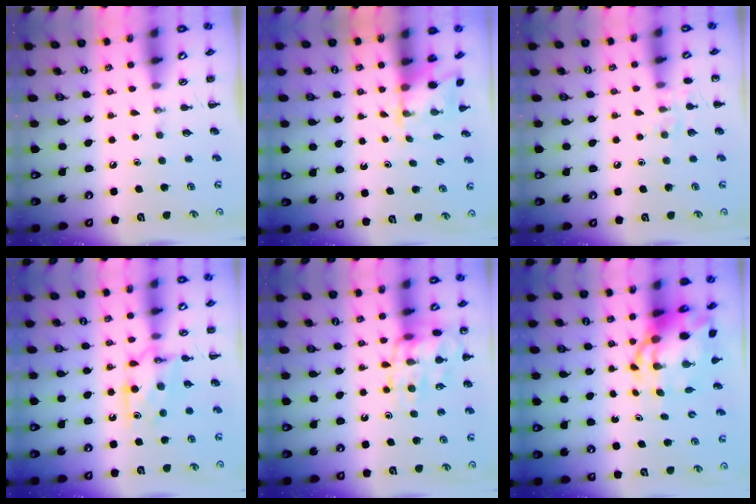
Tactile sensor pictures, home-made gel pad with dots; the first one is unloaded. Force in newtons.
{"total": 2.2, "press": 2.1, "slide": 0.6}
{"total": 6.6, "press": 6.4, "slide": 1.3}
{"total": 8.6, "press": 8.6, "slide": 0.9}
{"total": 18.2, "press": 18.1, "slide": 2.5}
{"total": 9.2, "press": 8.9, "slide": 2.6}